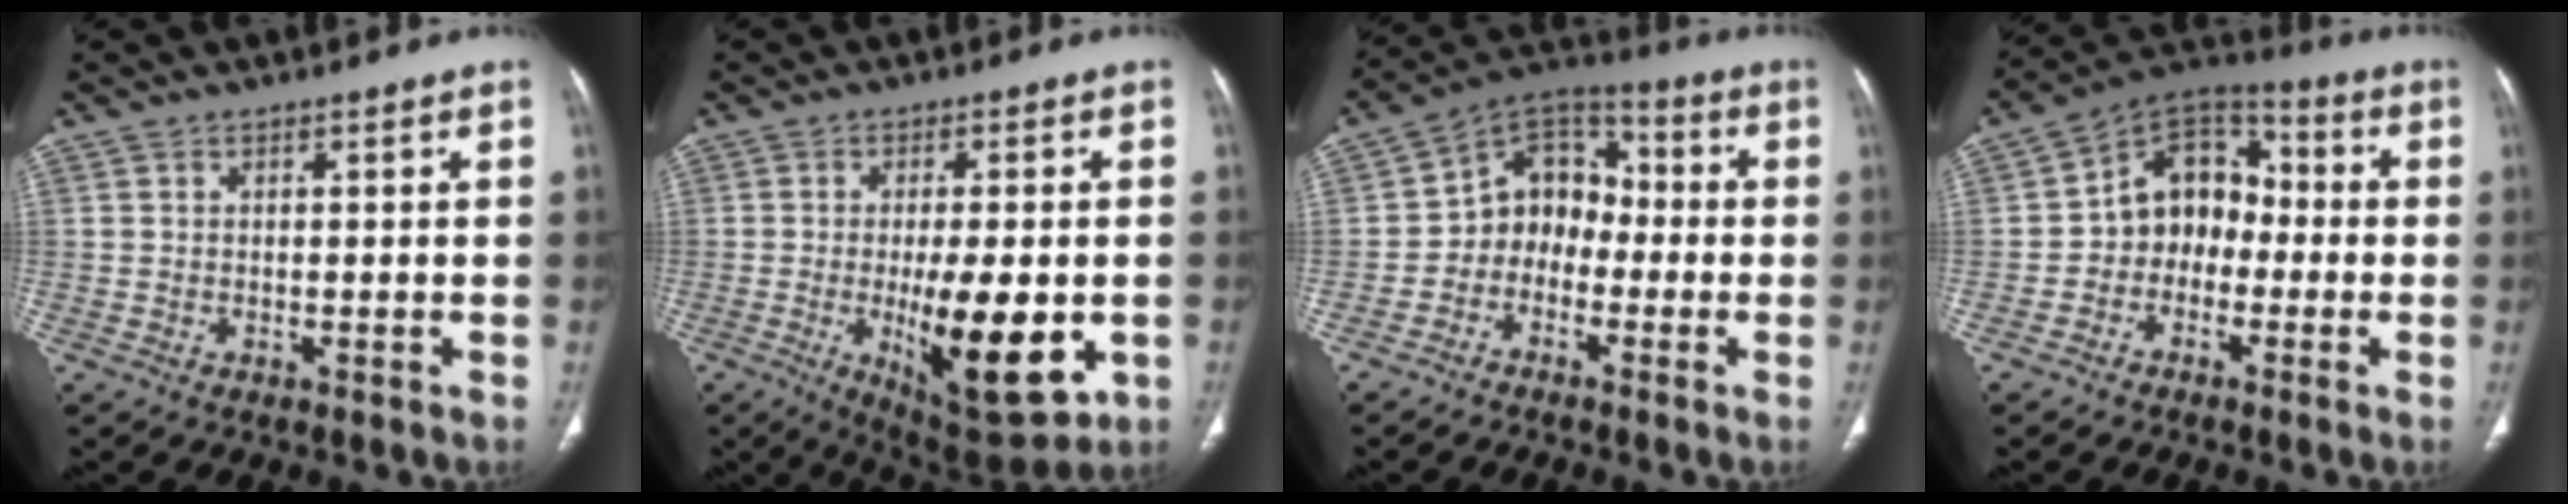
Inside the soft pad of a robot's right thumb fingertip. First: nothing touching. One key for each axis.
{"total": 16.4, "fx": -3.5, "fy": 6.1, "fz": 14.8, "tx": -0.206, "ty": -0.018, "tz": -0.037}
{"total": 9.8, "fx": -2.2, "fy": 8.1, "fz": 5.1, "tx": -0.045, "ty": 0.050, "tz": -0.060}
{"total": 10.9, "fx": -1.7, "fy": 8.7, "fz": 6.2, "tx": -0.063, "ty": 0.044, "tz": -0.048}